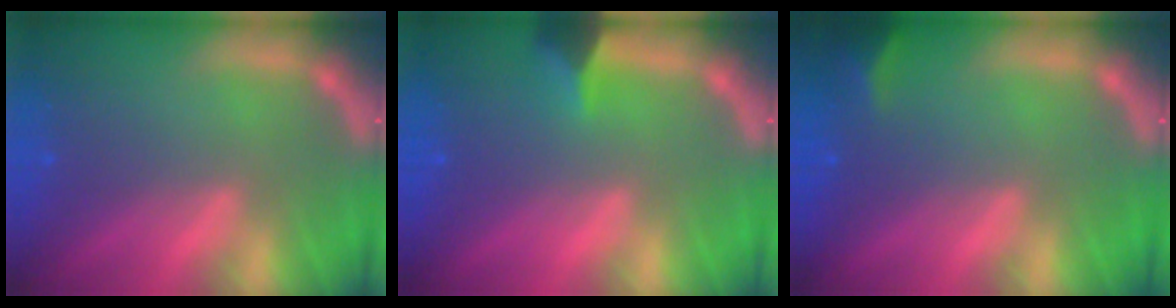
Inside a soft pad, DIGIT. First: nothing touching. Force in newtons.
{"total": 2.4}
{"total": 2.4}